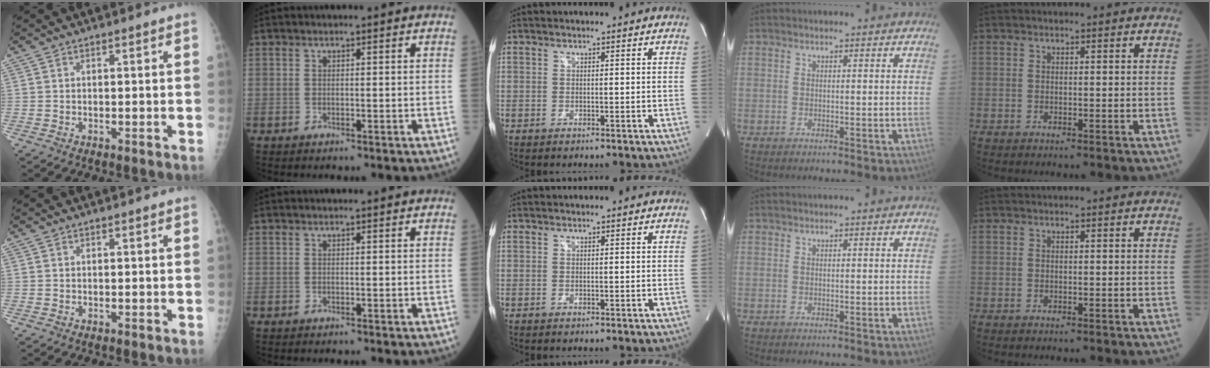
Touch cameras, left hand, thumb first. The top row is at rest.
{}